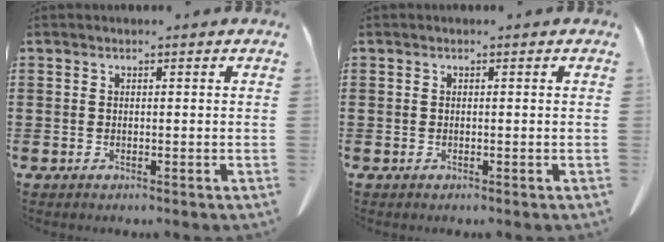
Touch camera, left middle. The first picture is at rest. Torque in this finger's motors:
{"motor_torque": [0.23, -0.24, 0.01, 0.01]}